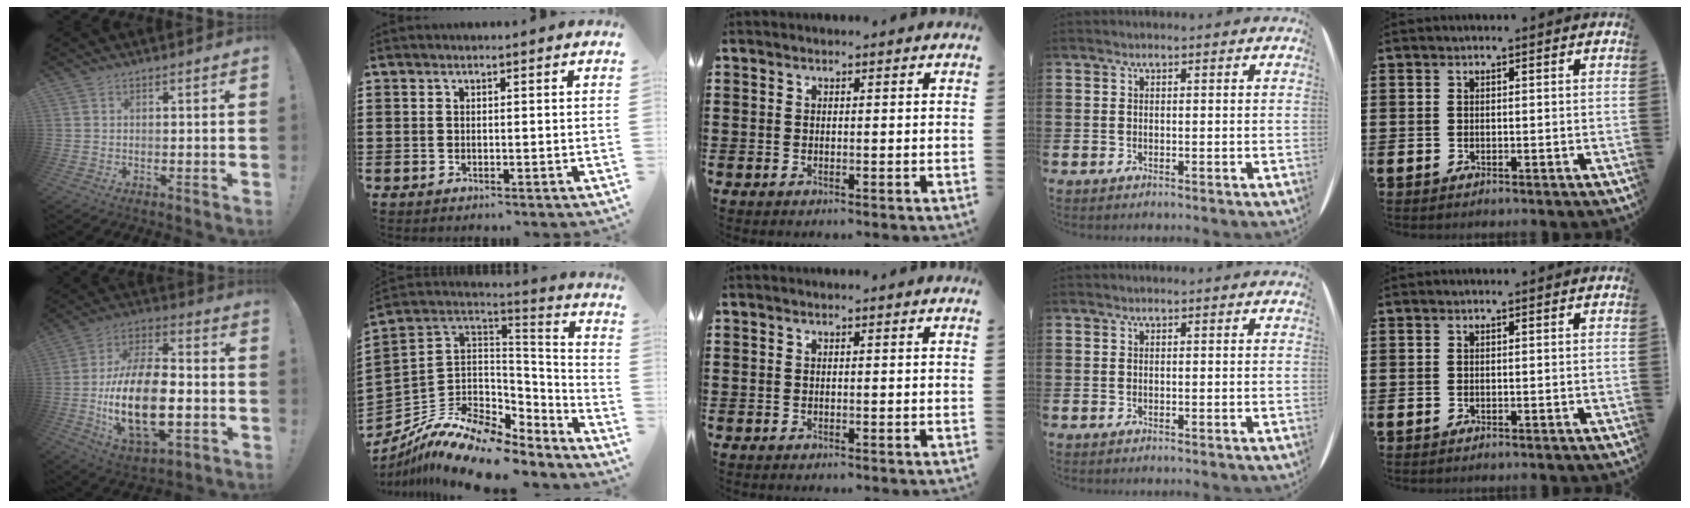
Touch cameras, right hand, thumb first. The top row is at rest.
{"thumb": {"total": 22.8, "force": [-4.6, 12.0, 18.8], "torque": [-0.358, 0.015, -0.072]}, "index": {"total": 10.5, "force": [-7.5, 4.9, 5.3], "torque": [-0.126, 0.001, -0.144]}}